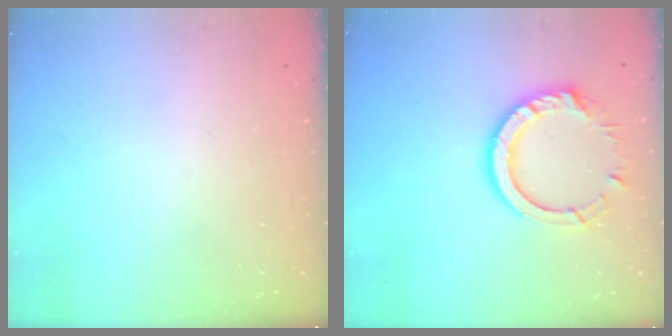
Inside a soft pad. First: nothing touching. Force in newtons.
{"total": 13.0, "press": 12.9, "slide": 1.2}